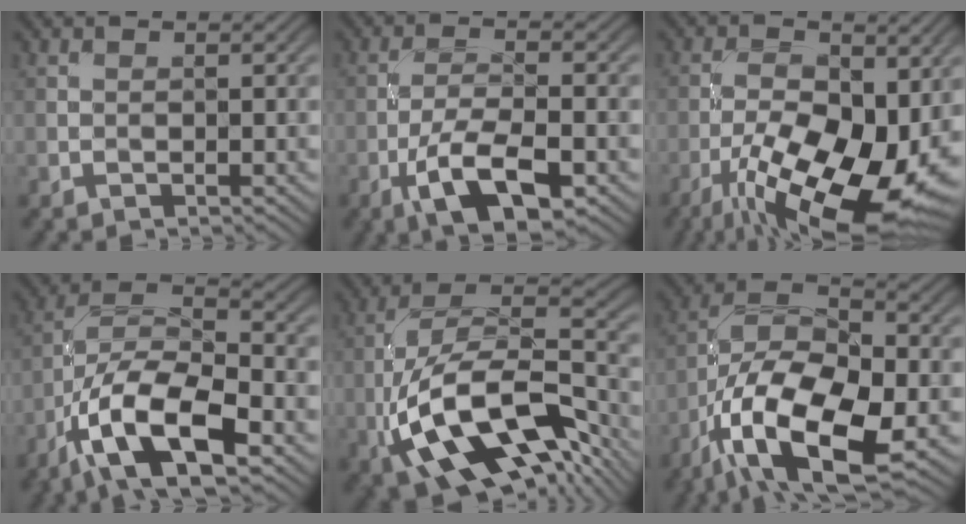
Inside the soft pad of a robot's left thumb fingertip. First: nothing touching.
{"total": 9.2, "force": [-4.4, 3.0, 7.5], "torque": [-0.142, 0.000, -0.085]}
{"total": 16.5, "force": [-6.1, 7.2, 13.5], "torque": [-0.233, -0.018, -0.100]}
{"total": 13.4, "force": [-6.7, 5.2, 10.4], "torque": [-0.200, -0.006, -0.137]}
{"total": 17.6, "force": [-6.2, 8.7, 14.0], "torque": [-0.271, -0.008, -0.104]}
{"total": 16.0, "force": [-7.1, 7.1, 12.4], "torque": [-0.238, -0.017, -0.142]}